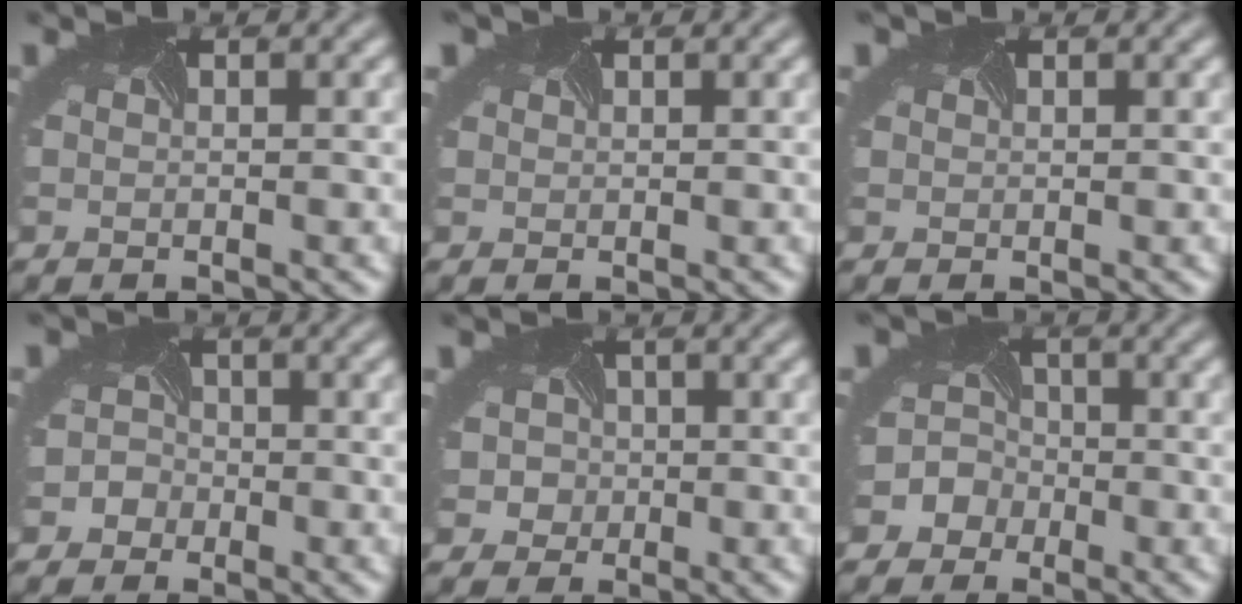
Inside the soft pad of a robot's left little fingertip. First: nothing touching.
{"total": 2.1, "force": [0.9, 1.6, 1.0], "torque": [-0.006, 0.017, -0.004]}
{"total": 1.6, "force": [0.7, 1.2, 0.7], "torque": [-0.003, 0.017, -0.006]}
{"total": 2.4, "force": [-1.2, 2.0, -0.3], "torque": [0.021, 0.008, -0.029]}
{"total": 3.7, "force": [0.0, 3.6, 0.6], "torque": [-0.005, 0.020, -0.027]}
{"total": 5.8, "force": [-2.1, 5.3, 0.9], "torque": [-0.010, 0.016, -0.070]}